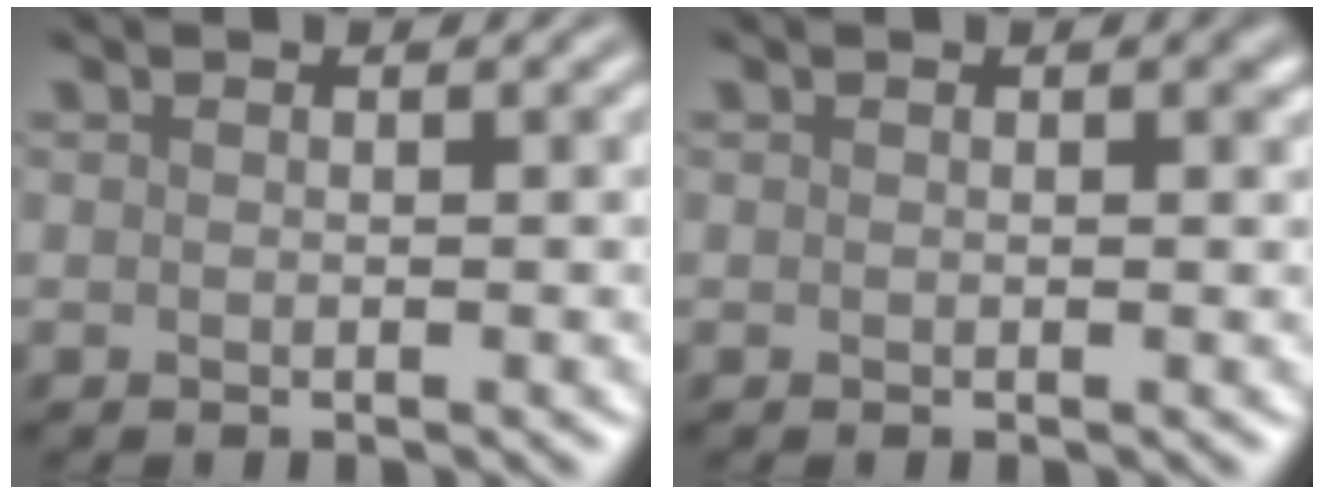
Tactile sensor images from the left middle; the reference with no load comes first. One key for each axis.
{"total": 0.6, "fx": 0.3, "fy": 0.1, "fz": 0.5, "tx": -0.005, "ty": 0.000, "tz": 0.004}